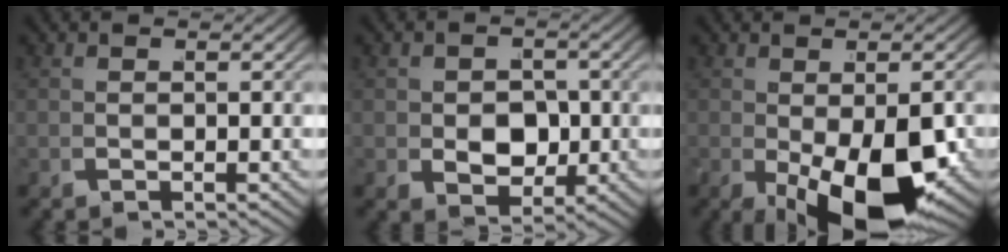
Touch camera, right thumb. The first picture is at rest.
{"total": 4.2, "force": [0.0, 3.3, 2.7], "torque": [-0.045, -0.018, 0.012]}
{"total": 9.4, "force": [-2.4, 4.5, 7.9], "torque": [-0.141, -0.033, -0.015]}